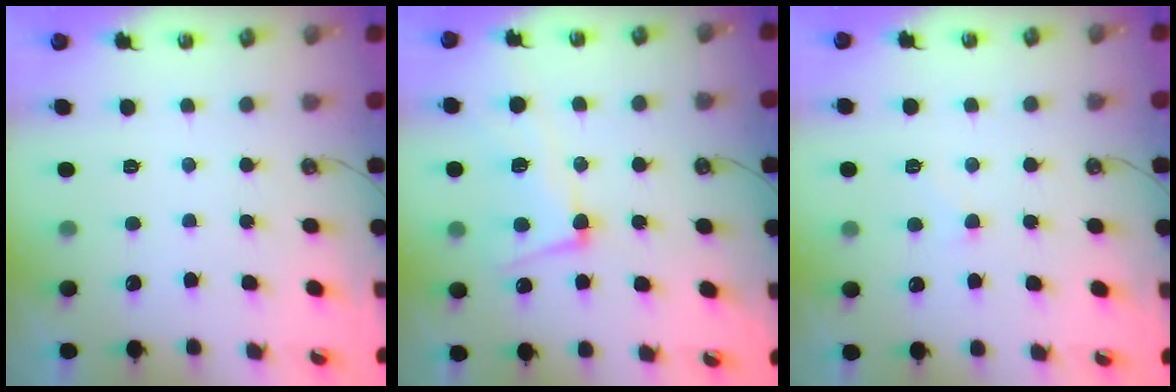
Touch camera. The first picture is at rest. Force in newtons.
{"total": 5.5, "press": 5.3, "slide": 1.5}
{"total": 1.8, "press": 1.7, "slide": 0.5}